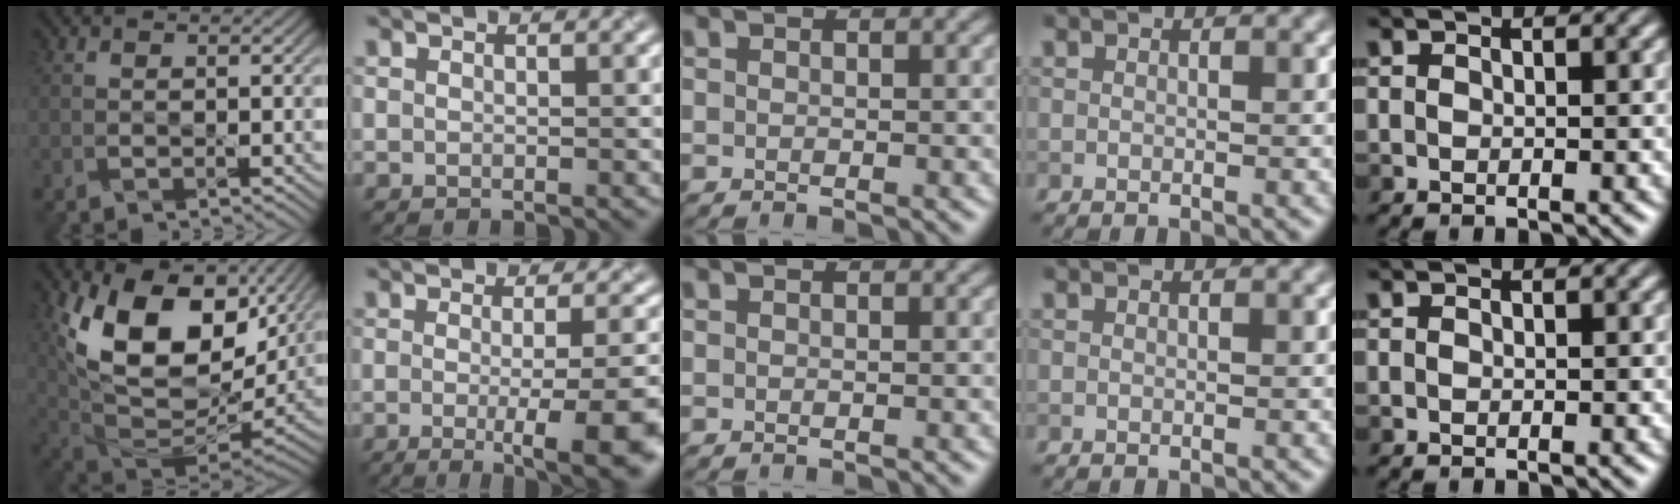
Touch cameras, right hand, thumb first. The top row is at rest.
{"thumb": {"total": 18.0, "force": [6.3, 10.7, 13.0], "torque": [-0.239, -0.003, 0.124]}, "index": {"total": 9.6, "force": [-2.3, 2.7, 8.9], "torque": [-0.086, -0.017, -0.024]}}